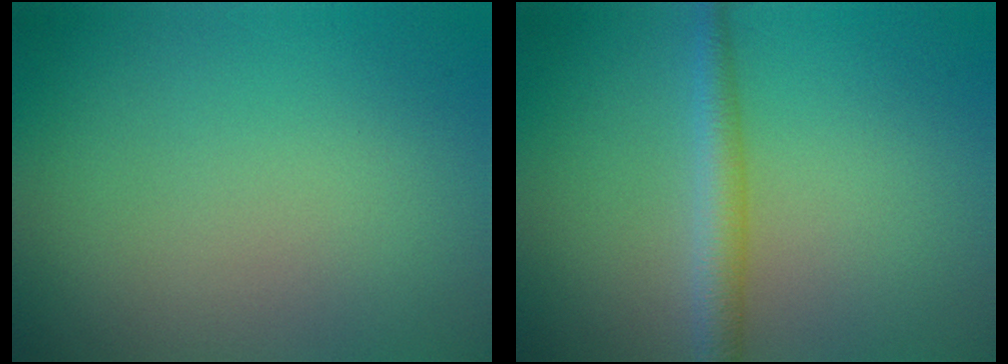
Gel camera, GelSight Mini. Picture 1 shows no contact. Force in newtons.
{"total": 2.6, "press": 2.6, "slide": 0.1}